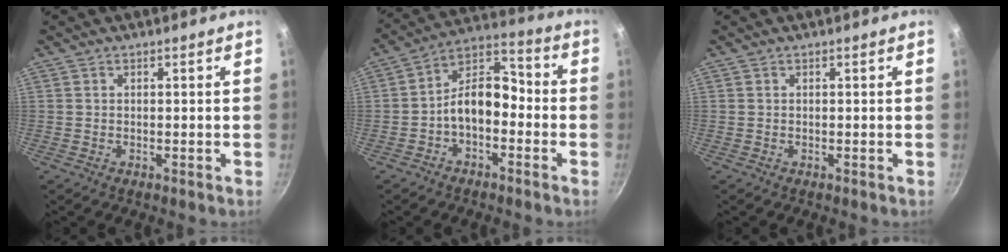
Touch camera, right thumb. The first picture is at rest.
{"total": 10.8, "force": [-2.3, 6.5, 8.3], "torque": [-0.117, 0.049, -0.055]}
{"total": 0.0}